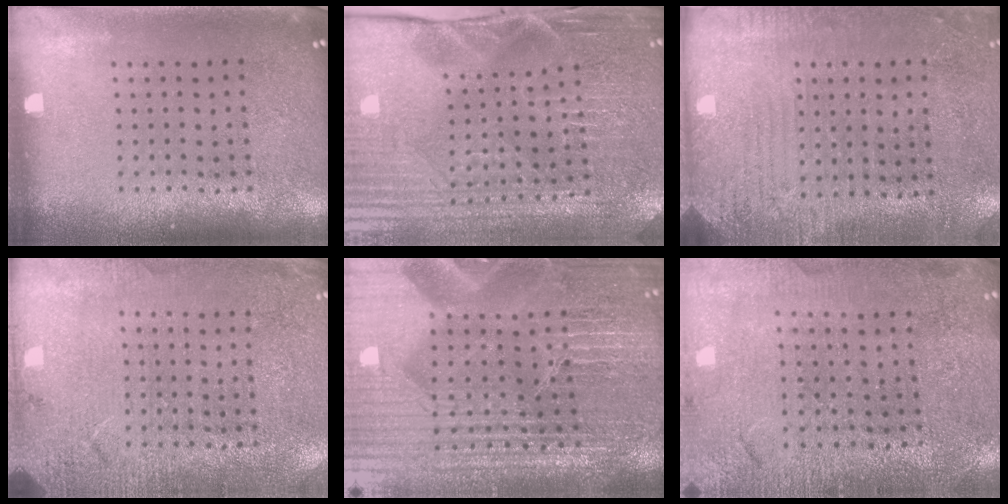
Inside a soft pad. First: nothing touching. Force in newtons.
{"total": 3.9, "press": 3.9, "slide": 0.4}
{"total": 2.8, "press": 2.4, "slide": 1.4}
{"total": 2.6, "press": 2.5, "slide": 0.5}
{"total": 5.3, "press": 5.1, "slide": 1.7}
{"total": 1.0, "press": 0.9, "slide": 0.3}